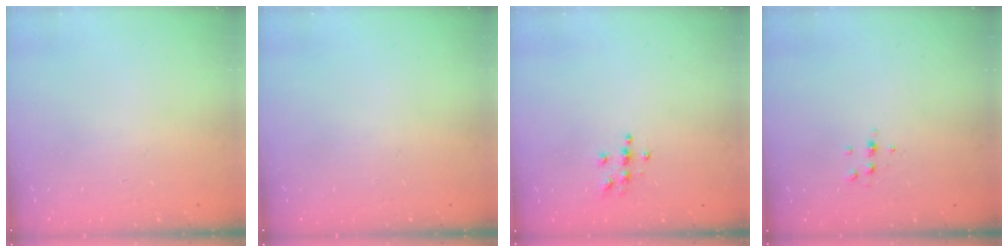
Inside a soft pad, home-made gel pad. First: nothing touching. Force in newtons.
{"total": 0.0}
{"total": 3.8, "press": 3.8, "slide": 0.5}
{"total": 4.7, "press": 4.6, "slide": 1.0}